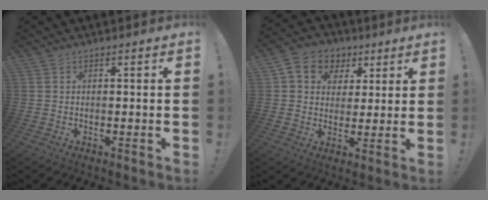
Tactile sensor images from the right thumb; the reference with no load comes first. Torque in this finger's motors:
{"motor_torque": [0.70, 0.75, 0.62, 0.25, 0.35]}